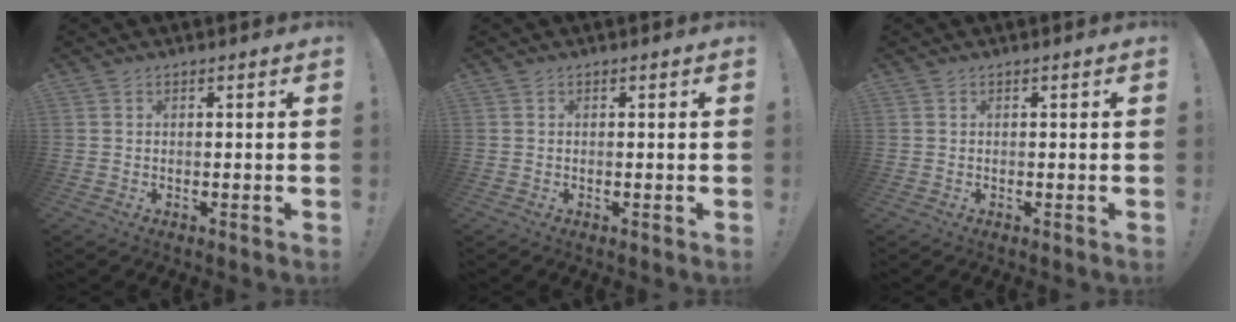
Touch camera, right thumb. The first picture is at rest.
{"total": 0.0}
{"total": 0.0}